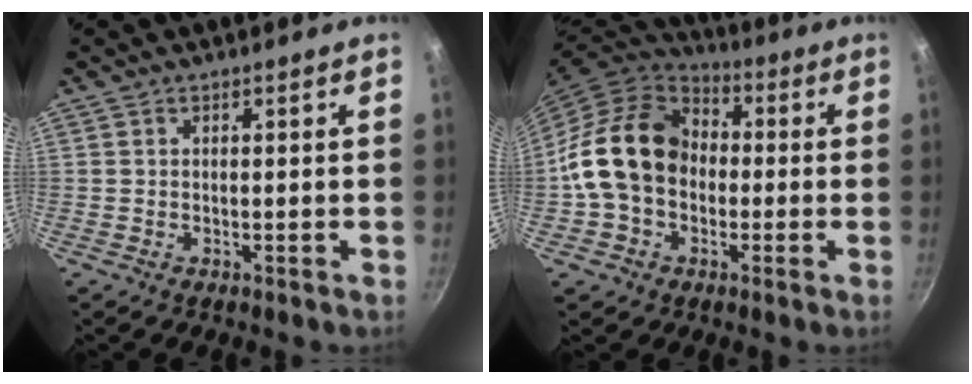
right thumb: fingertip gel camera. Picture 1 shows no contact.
{"total": 17.2, "force": [-0.5, 13.4, 10.8], "torque": [-0.165, 0.038, -0.020]}